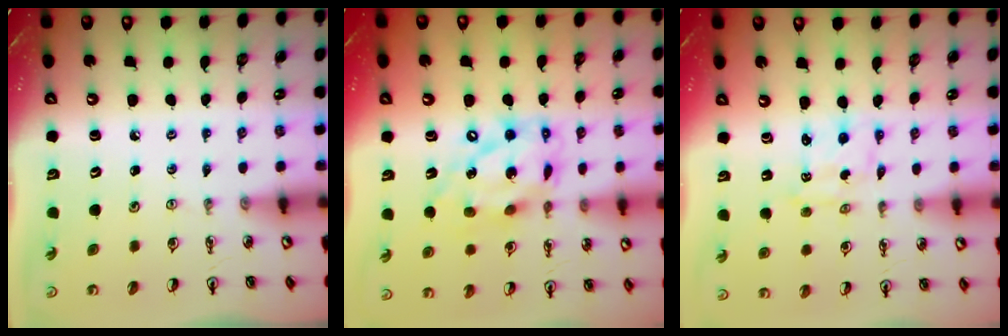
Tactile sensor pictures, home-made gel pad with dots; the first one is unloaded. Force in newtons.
{"total": 16.9, "press": 16.9, "slide": 1.4}
{"total": 1.3, "press": 1.1, "slide": 0.8}